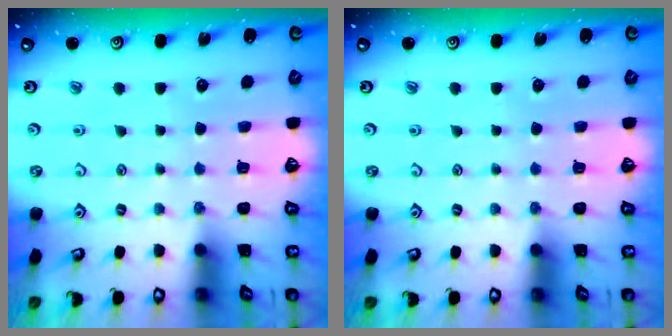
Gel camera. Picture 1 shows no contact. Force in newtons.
{"total": 0.0}